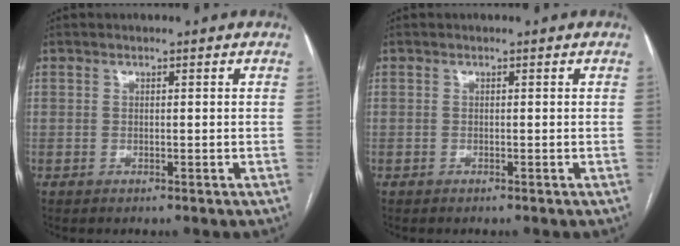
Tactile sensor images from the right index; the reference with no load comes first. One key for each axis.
{"total": 0.0}